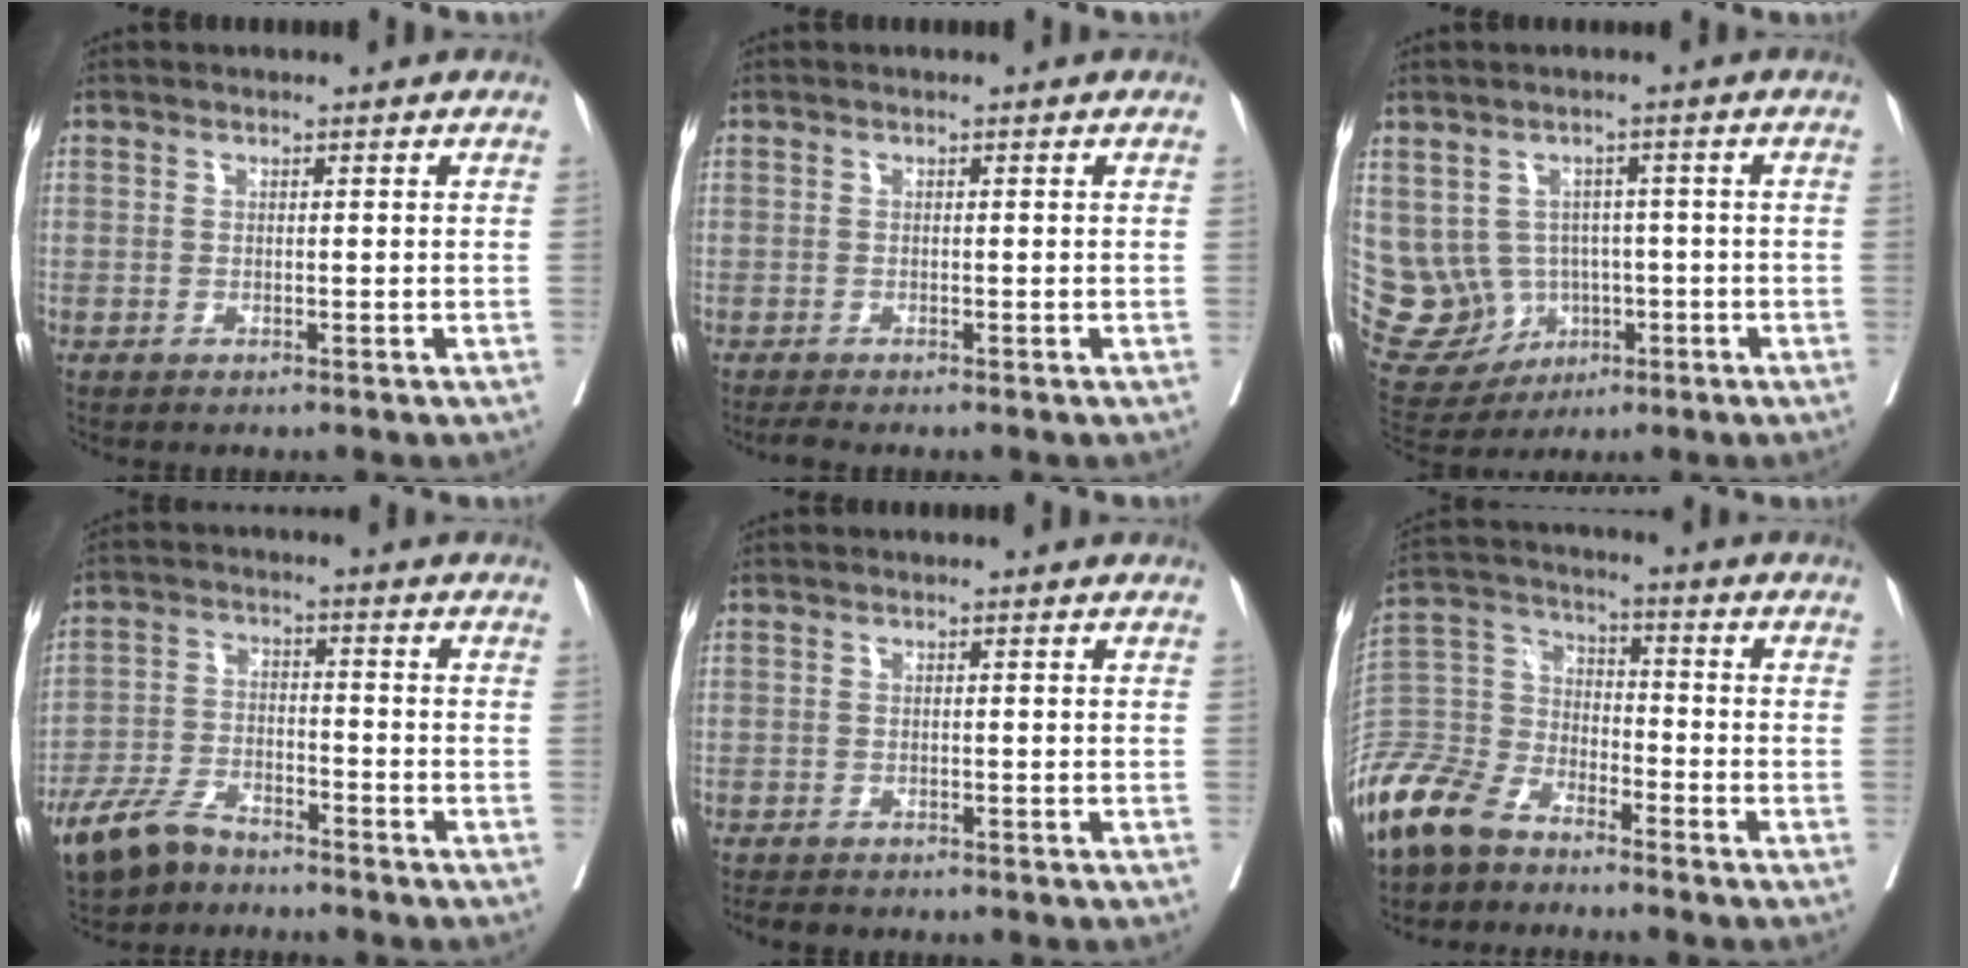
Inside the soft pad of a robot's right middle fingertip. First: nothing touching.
{"total": 1.0, "force": [-0.9, -0.1, 0.3], "torque": [-0.013, -0.006, -0.018]}
{"total": 13.1, "force": [-1.4, 12.5, 3.9], "torque": [-0.115, 0.039, 0.007]}
{"total": 8.0, "force": [-6.3, 3.0, 3.8], "torque": [-0.087, -0.013, -0.122]}
{"total": 2.6, "force": [-2.3, 1.0, 0.7], "torque": [-0.014, -0.006, -0.034]}
{"total": 12.1, "force": [-9.6, 5.7, 4.7], "torque": [-0.109, -0.002, -0.196]}